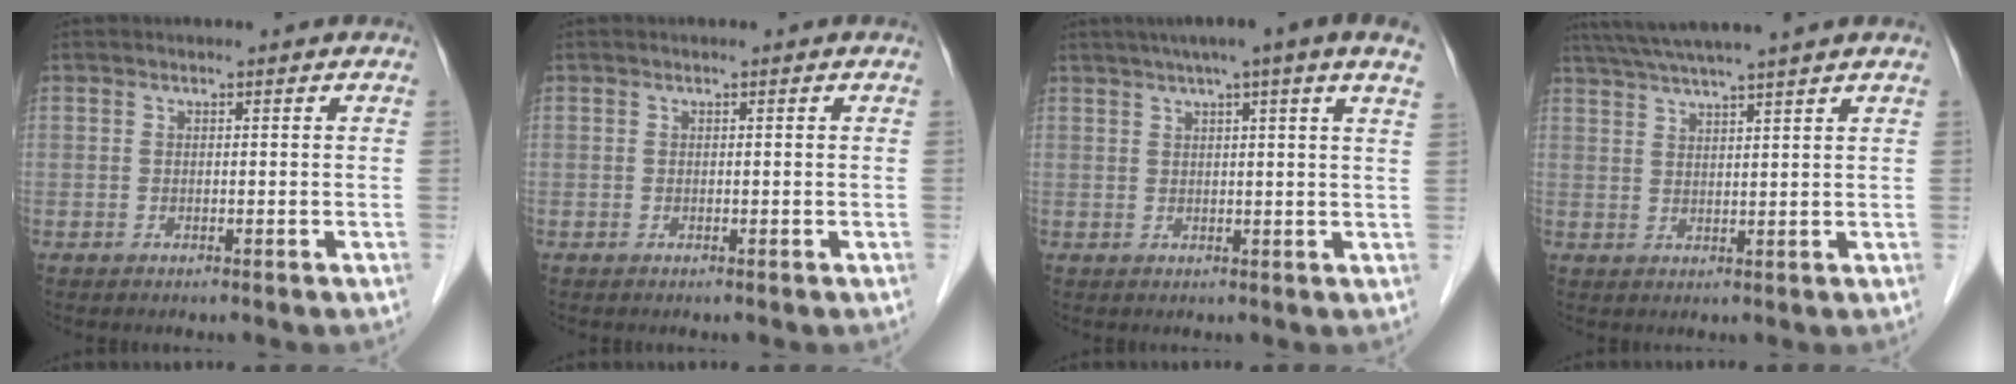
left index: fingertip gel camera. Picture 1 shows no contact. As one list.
[{"total": 0.0}, {"total": 12.0, "force": [8.5, -0.6, 8.4], "torque": [-0.126, 0.034, 0.098]}, {"total": 10.2, "force": [8.7, -1.2, 5.2], "torque": [-0.089, 0.027, 0.129]}]